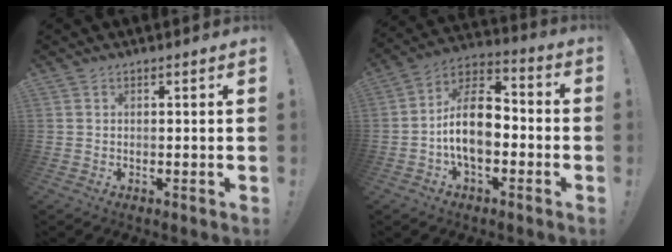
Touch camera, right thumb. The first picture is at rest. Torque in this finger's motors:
{"motor_torque": [1.81, 2.29, 1.39, -1.24, 0.46]}